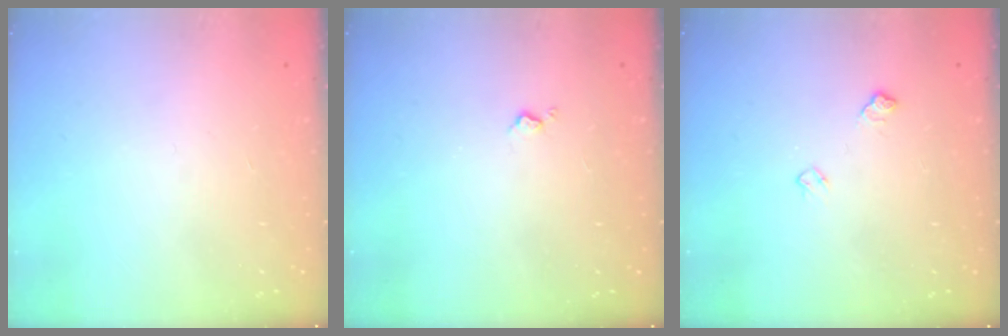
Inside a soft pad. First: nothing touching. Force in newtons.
{"total": 2.6, "press": 2.6, "slide": 0.4}
{"total": 5.1, "press": 5.0, "slide": 0.9}